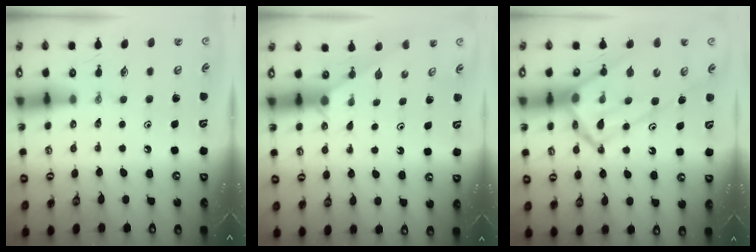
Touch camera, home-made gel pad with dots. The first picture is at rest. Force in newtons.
{"total": 1.1, "press": 1.1, "slide": 0.2}
{"total": 20.0, "press": 19.9, "slide": 1.7}